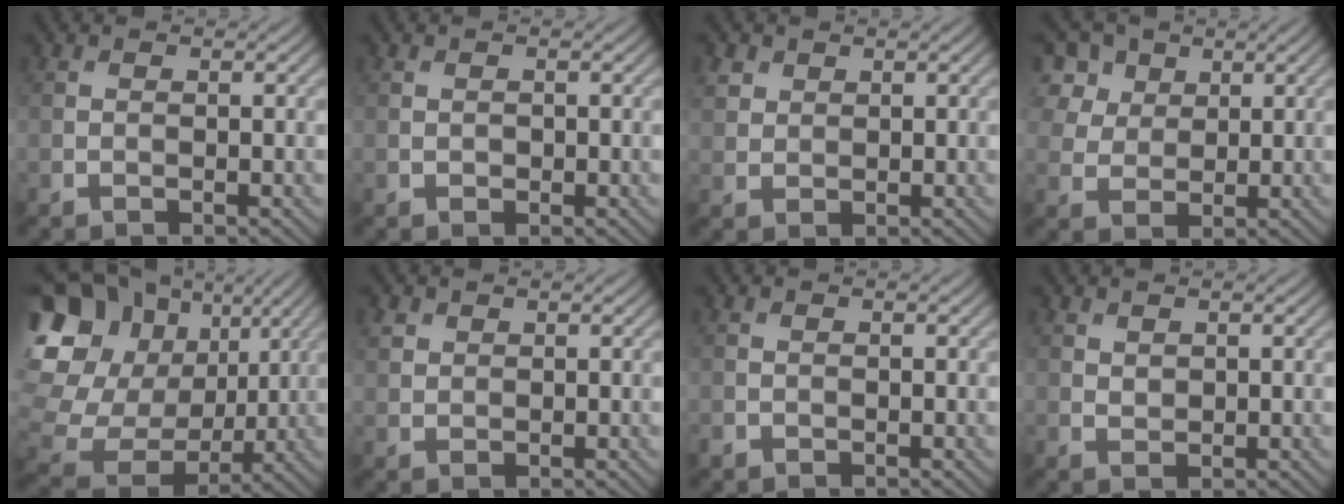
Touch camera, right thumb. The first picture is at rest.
{"total": 0.5, "force": [-0.1, 0.4, 0.3], "torque": [-0.002, -0.003, -0.001]}
{"total": 2.4, "force": [1.4, 1.8, 0.8], "torque": [-0.023, 0.001, 0.031]}
{"total": 6.8, "force": [3.3, 5.0, 3.2], "torque": [-0.109, 0.013, 0.061]}
{"total": 23.2, "force": [6.8, 19.5, 10.4], "torque": [-0.305, 0.027, 0.129]}
{"total": 1.8, "force": [1.0, 1.4, 0.5], "torque": [-0.015, 0.001, 0.023]}
{"total": 0.6, "force": [-0.4, 0.3, 0.1], "torque": [-0.005, -0.005, -0.009]}
{"total": 1.0, "force": [0.7, 0.6, 0.3], "torque": [-0.009, -0.003, 0.017]}